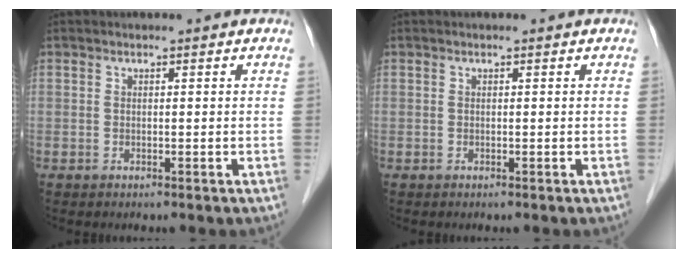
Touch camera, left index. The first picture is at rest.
{"total": 0.0}